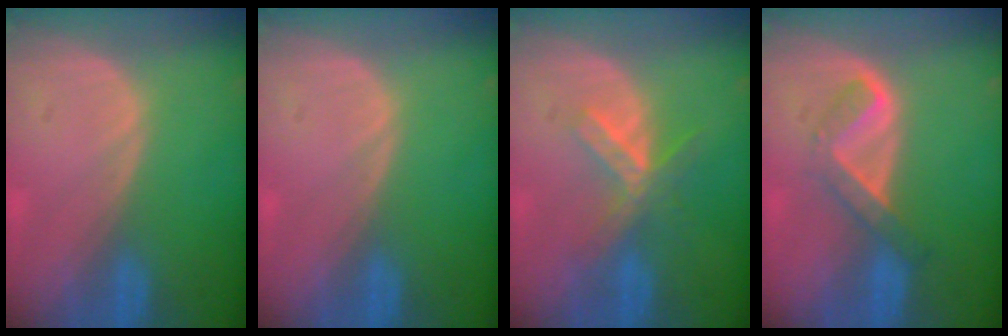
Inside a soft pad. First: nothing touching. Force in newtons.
{"total": 0.0}
{"total": 5.1, "press": 5.1, "slide": 0.3}
{"total": 5.3, "press": 4.6, "slide": 2.7}